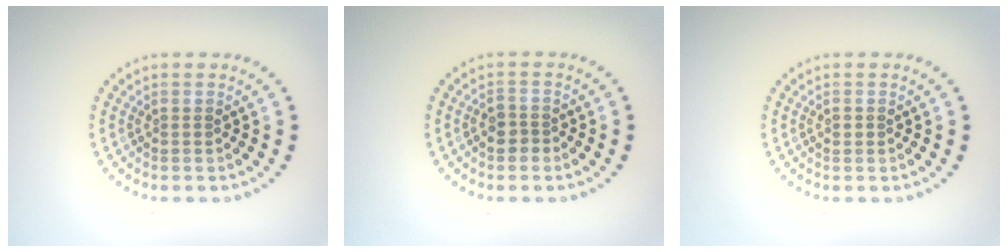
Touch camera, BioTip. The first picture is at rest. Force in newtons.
{"total": 1.8, "press": 1.6, "slide": 0.7}
{"total": 0.8, "press": 0.8, "slide": 0.1}